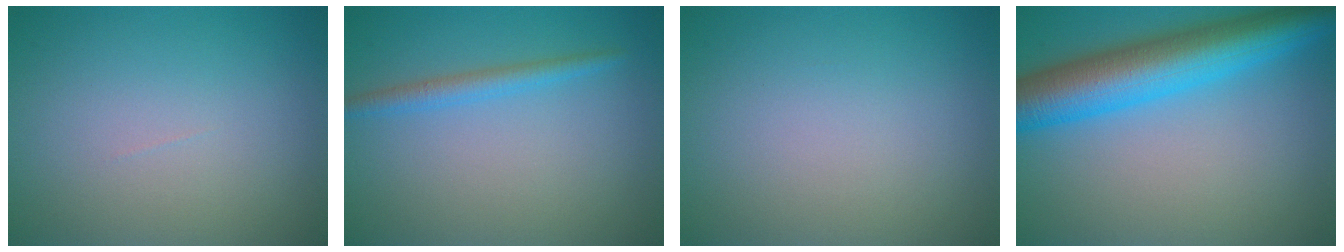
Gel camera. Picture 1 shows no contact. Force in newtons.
{"total": 1.9, "press": 1.8, "slide": 0.2}
{"total": 0.0}
{"total": 9.2, "press": 9.2, "slide": 0.3}